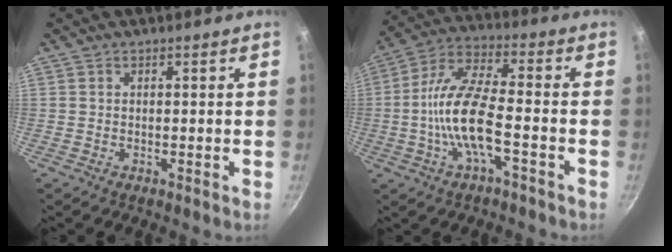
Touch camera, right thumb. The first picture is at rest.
{"total": 12.9, "force": [-2.8, 4.2, 11.9], "torque": [-0.255, 0.040, -0.055]}